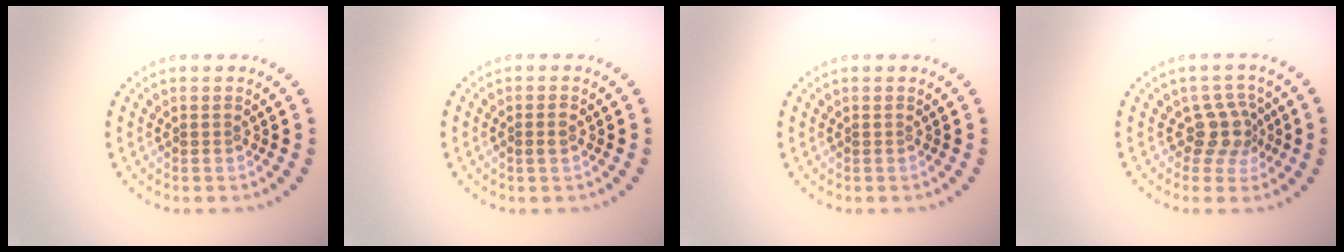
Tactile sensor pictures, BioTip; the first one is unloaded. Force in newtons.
{"total": 0.9, "press": 0.9, "slide": 0.3}
{"total": 0.0}
{"total": 2.7, "press": 2.1, "slide": 1.8}